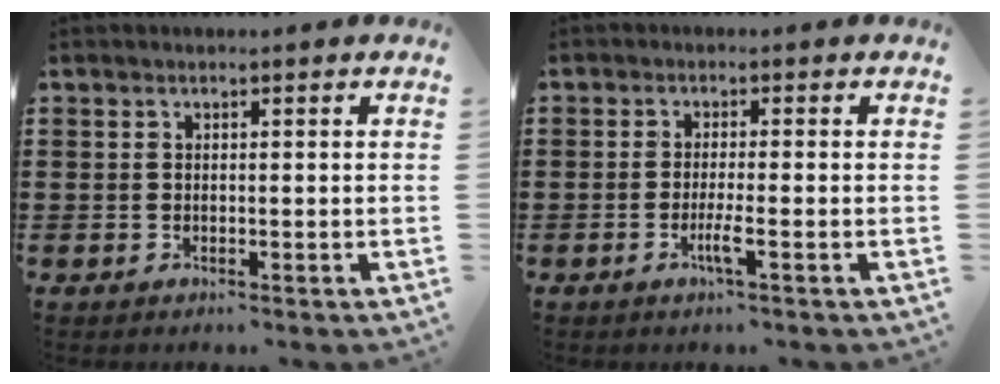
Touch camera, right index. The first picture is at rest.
{"total": 2.9, "force": [-1.2, 0.0, 2.7], "torque": [-0.052, -0.007, -0.025]}